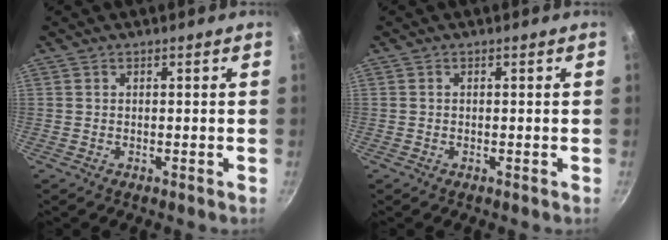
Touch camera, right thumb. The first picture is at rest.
{"total": 0.0}